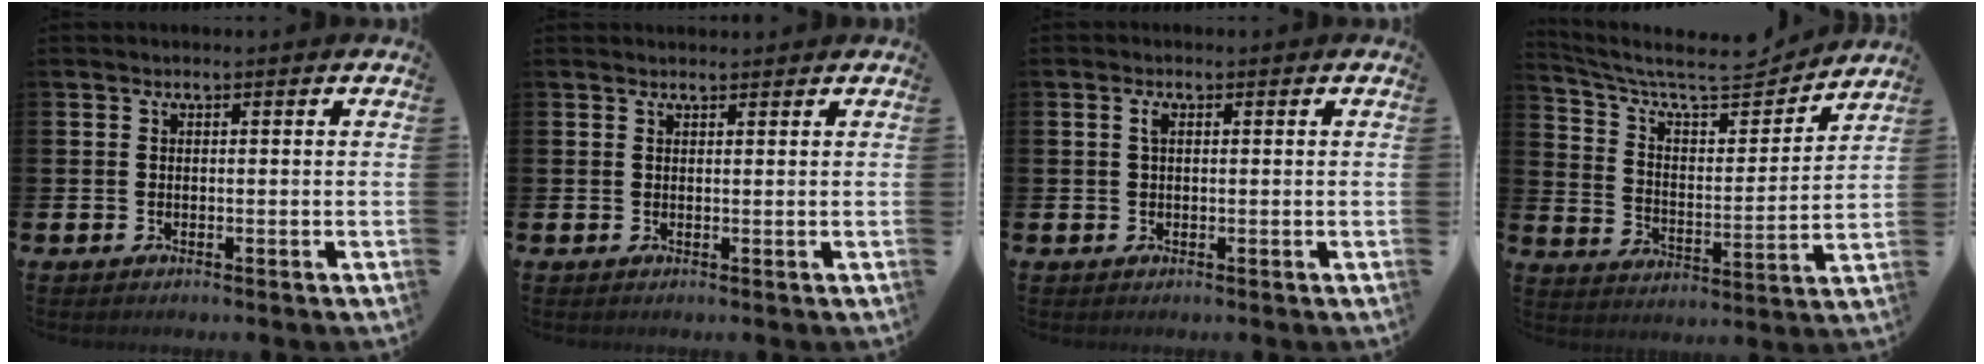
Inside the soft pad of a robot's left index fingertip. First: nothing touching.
{"total": 1.1, "force": [1.1, 0.1, 0.2], "torque": [0.008, -0.002, 0.017]}
{"total": 1.4, "force": [0.5, 0.6, 1.1], "torque": [-0.023, 0.005, 0.008]}
{"total": 8.8, "force": [7.6, 2.6, 3.5], "torque": [-0.090, -0.057, 0.125]}